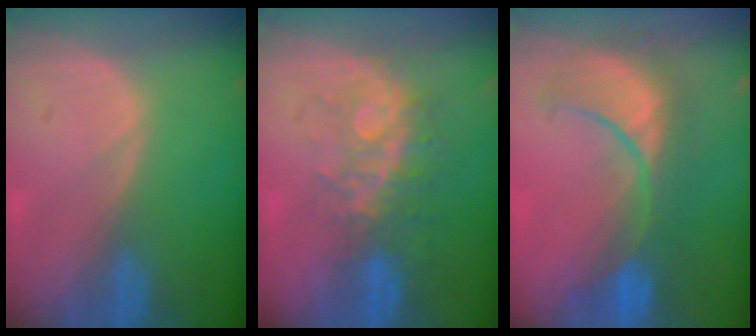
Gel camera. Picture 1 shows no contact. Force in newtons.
{"total": 8.4, "press": 7.1, "slide": 4.5}
{"total": 9.1, "press": 9.0, "slide": 1.1}